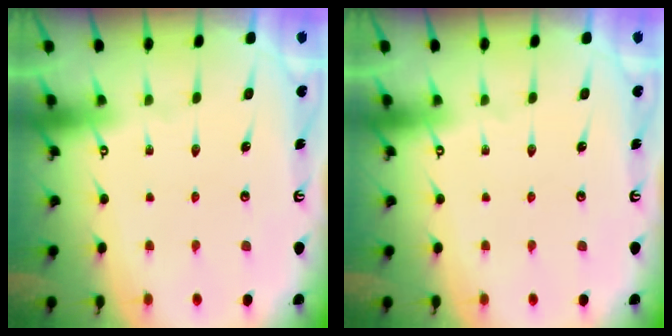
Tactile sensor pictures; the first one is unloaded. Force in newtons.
{"total": 0.0}